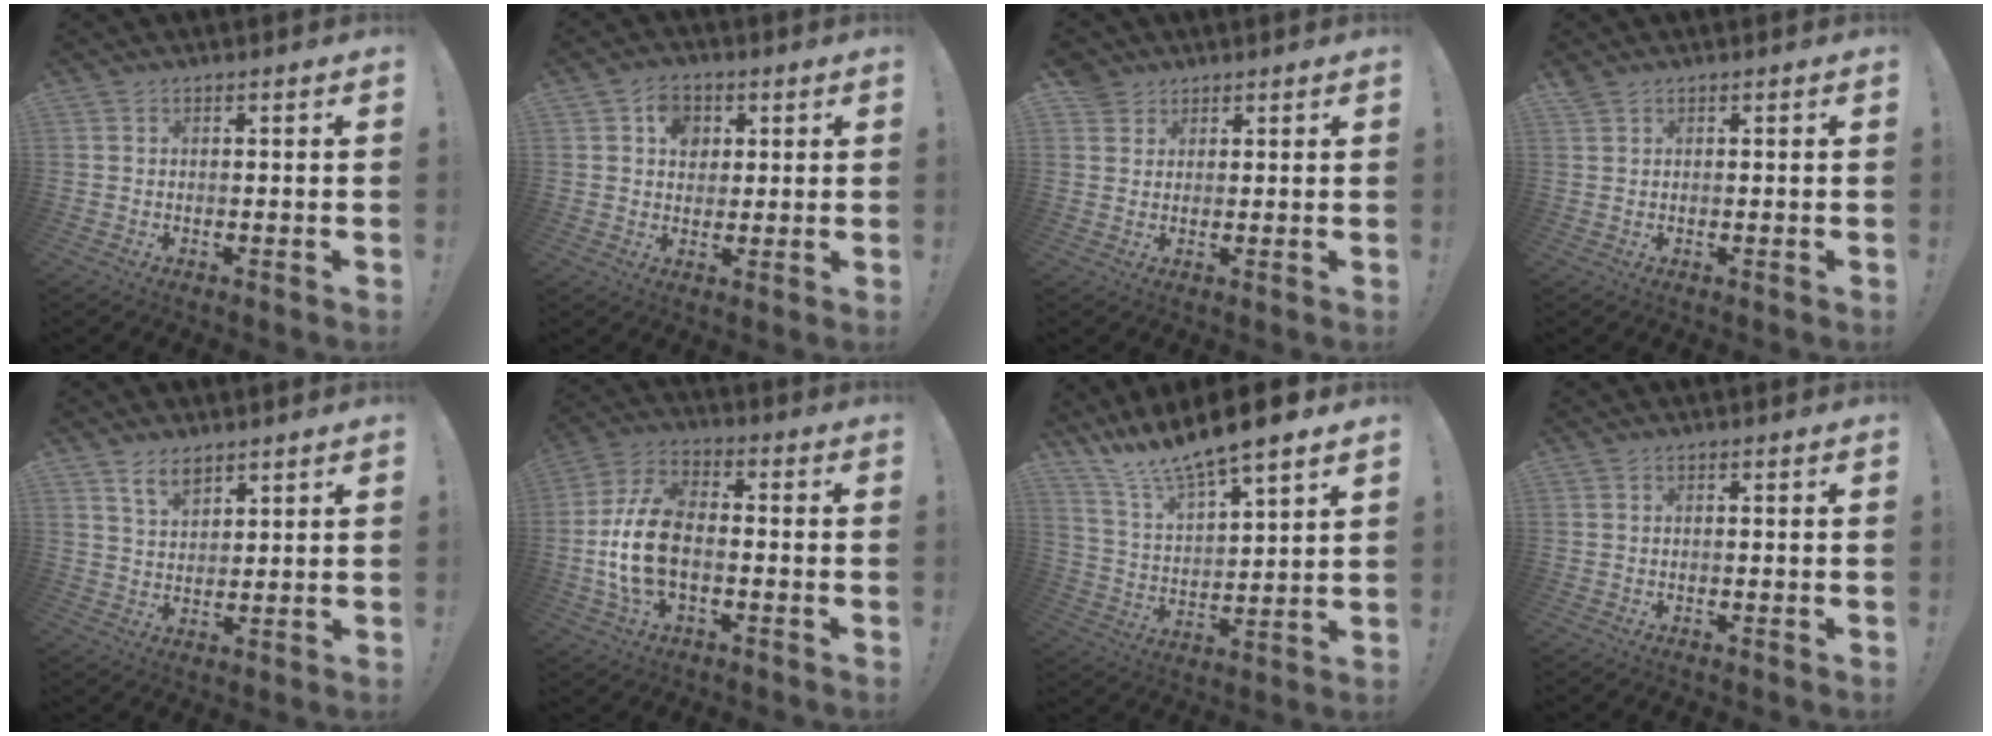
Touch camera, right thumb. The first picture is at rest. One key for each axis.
{"total": 7.1, "fx": 2.5, "fy": 5.9, "fz": 3.0, "tx": -0.034, "ty": -0.006, "tz": 0.044}
{"total": 3.8, "fx": 2.5, "fy": 2.9, "fz": 0.4, "tx": -0.009, "ty": -0.012, "tz": 0.048}
{"total": 1.5, "fx": 1.1, "fy": 0.9, "fz": 0.6, "tx": -0.010, "ty": -0.001, "tz": 0.020}
{"total": 6.1, "fx": 4.7, "fy": 2.8, "fz": 2.6, "tx": -0.042, "ty": -0.023, "tz": 0.086}
{"total": 15.0, "fx": -2.6, "fy": 9.2, "fz": 11.6, "tx": -0.240, "ty": 0.012, "tz": -0.042}
{"total": 12.2, "fx": 11.1, "fy": 1.4, "fz": 4.8, "tx": -0.116, "ty": -0.095, "tz": 0.196}
{"total": 0.0}